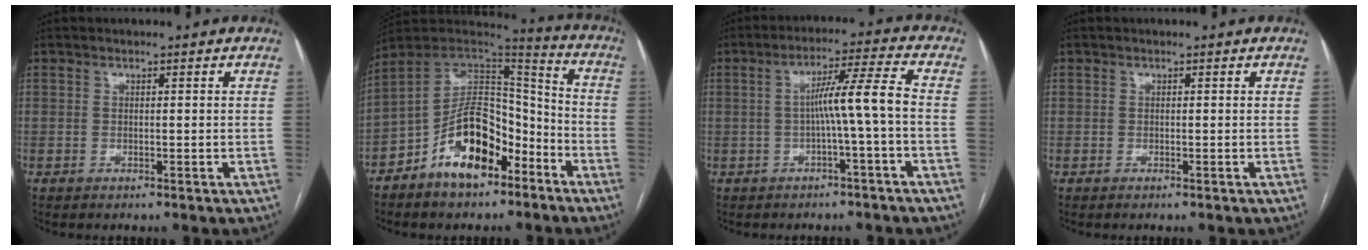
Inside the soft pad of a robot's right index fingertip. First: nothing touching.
{"total": 14.5, "force": [-7.8, 7.2, 9.8], "torque": [-0.171, 0.024, -0.136]}
{"total": 6.8, "force": [-1.2, -1.2, 6.6], "torque": [-0.110, 0.022, -0.015]}
{"total": 0.0}